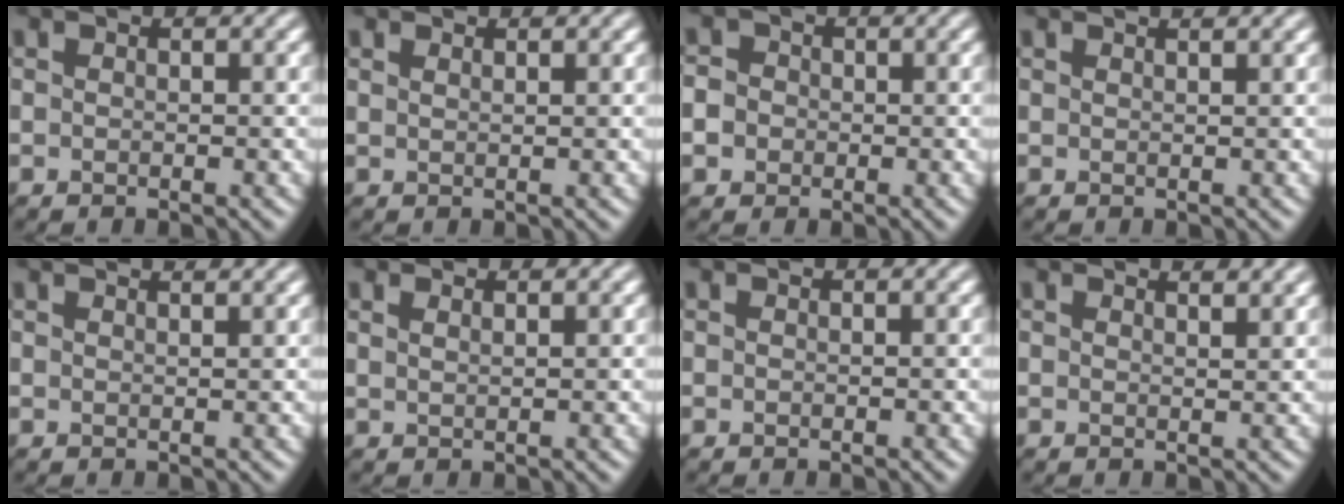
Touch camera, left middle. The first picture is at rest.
{"total": 0.8, "force": [0.7, 0.1, 0.3], "torque": [-0.002, -0.001, 0.011]}
{"total": 3.7, "force": [0.1, 3.4, 1.6], "torque": [-0.015, 0.027, -0.028]}
{"total": 2.3, "force": [1.8, 0.9, 1.1], "torque": [0.001, 0.005, -0.002]}
{"total": 3.0, "force": [2.4, 1.1, 1.5], "torque": [0.001, 0.014, 0.000]}
{"total": 1.1, "force": [0.9, 0.3, 0.5], "torque": [-0.006, -0.001, 0.011]}
{"total": 0.0}
{"total": 2.1, "force": [1.9, 0.5, 0.9], "torque": [-0.006, 0.008, 0.014]}